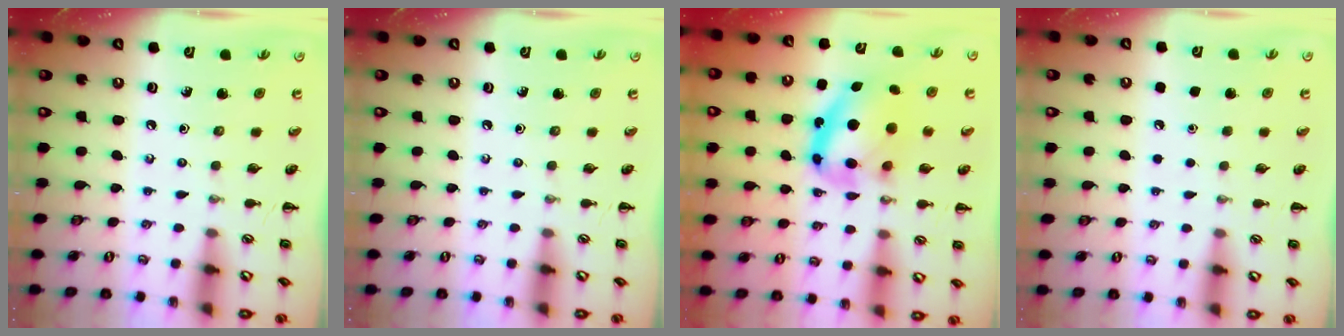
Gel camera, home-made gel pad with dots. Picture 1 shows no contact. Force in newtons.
{"total": 0.0}
{"total": 11.9, "press": 11.5, "slide": 3.0}
{"total": 1.6, "press": 1.6, "slide": 0.1}